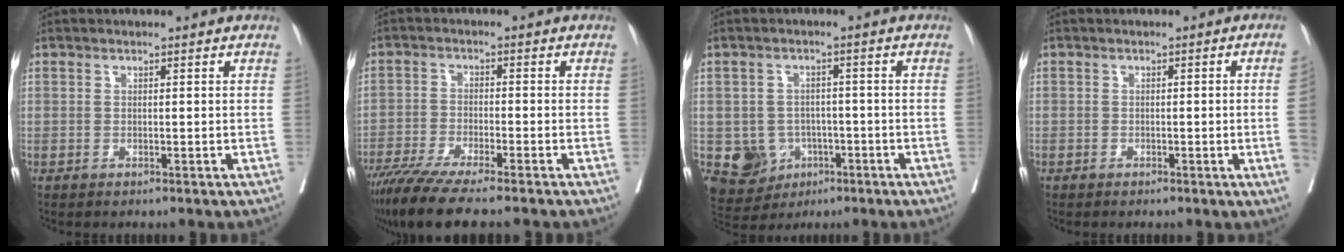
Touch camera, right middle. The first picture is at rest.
{"total": 10.3, "force": [-8.4, 0.3, 6.0], "torque": [-0.094, -0.027, -0.141]}
{"total": 6.4, "force": [-2.1, 5.9, 1.7], "torque": [-0.030, 0.005, -0.023]}
{"total": 2.9, "force": [-0.5, -0.9, 2.7], "torque": [-0.038, -0.003, -0.007]}